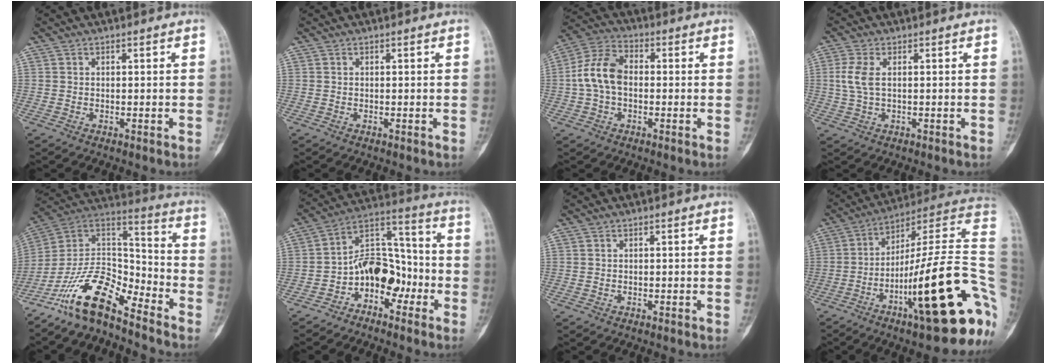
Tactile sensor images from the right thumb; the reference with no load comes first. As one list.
[{"total": 0.0}, {"total": 9.4, "force": [-0.4, 6.1, 7.1], "torque": [-0.137, 0.029, -0.018]}, {"total": 4.3, "force": [0.6, 2.1, 3.7], "torque": [-0.099, 0.007, 0.015]}, {"total": 15.1, "force": [-11.4, 5.2, 8.5], "torque": [-0.138, 0.102, -0.222]}, {"total": 11.5, "force": [-4.6, 7.8, 7.1], "torque": [-0.086, 0.076, -0.091]}, {"total": 0.0}, {"total": 28.2, "force": [-7.7, 5.6, 26.5], "torque": [-0.315, 0.056, -0.115]}]